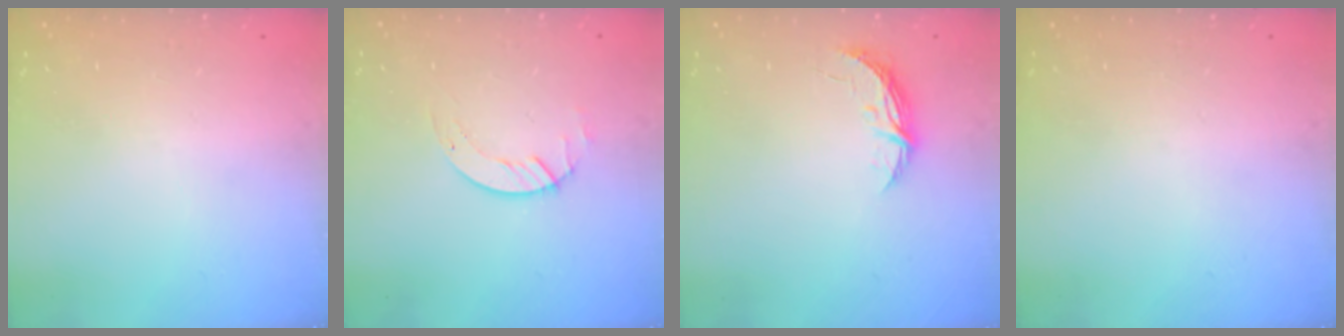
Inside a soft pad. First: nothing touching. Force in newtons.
{"total": 2.0, "press": 2.0, "slide": 0.2}
{"total": 4.6, "press": 4.6, "slide": 0.4}
{"total": 0.0}